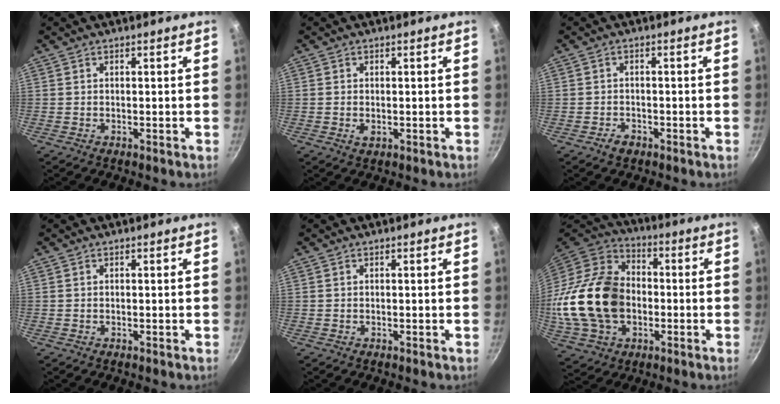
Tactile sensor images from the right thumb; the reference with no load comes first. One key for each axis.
{"total": 1.6, "fx": -0.3, "fy": 1.0, "fz": 1.2, "tx": -0.021, "ty": -0.002, "tz": -0.004}
{"total": 2.2, "fx": -1.5, "fy": 1.4, "fz": 1.0, "tx": -0.013, "ty": 0.015, "tz": -0.024}
{"total": 0.0}
{"total": 0.0}
{"total": 23.9, "fx": -2.4, "fy": 17.2, "fz": 16.4, "tx": -0.300, "ty": 0.035, "tz": -0.040}